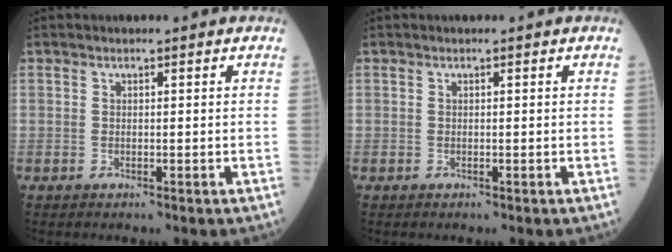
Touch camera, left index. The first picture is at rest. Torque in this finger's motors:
{"motor_torque": [0.00, 0.00, 0.00, 0.00]}